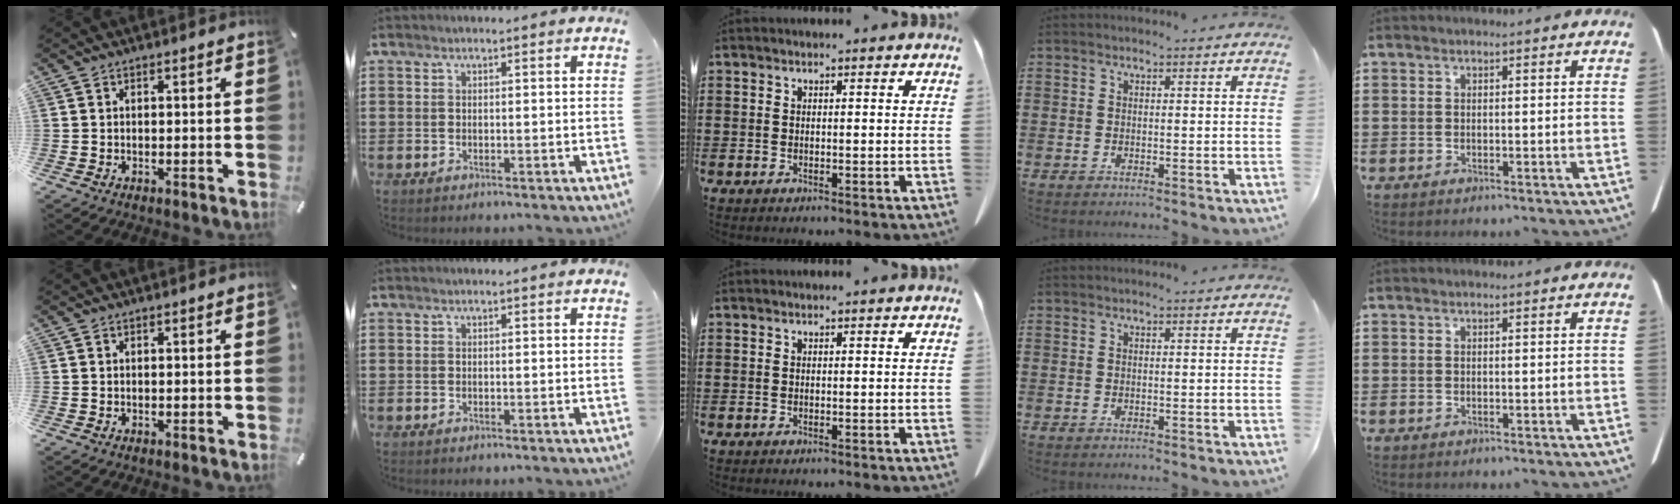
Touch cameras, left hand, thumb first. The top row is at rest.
{}